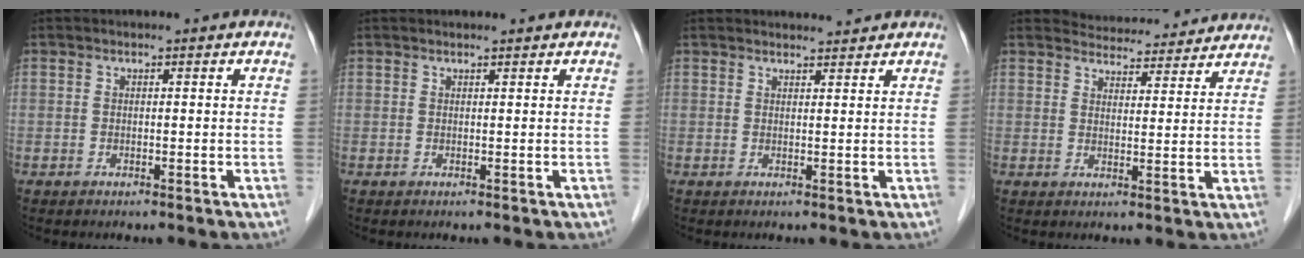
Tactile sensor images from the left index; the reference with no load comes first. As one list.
[{"total": 0.9, "force": [0.9, 0.1, 0.2], "torque": [-0.010, 0.004, 0.014]}, {"total": 6.3, "force": [6.3, 0.4, 0.8], "torque": [-0.010, 0.014, 0.073]}, {"total": 10.9, "force": [10.6, 2.4, 1.2], "torque": [-0.003, 0.014, 0.125]}]